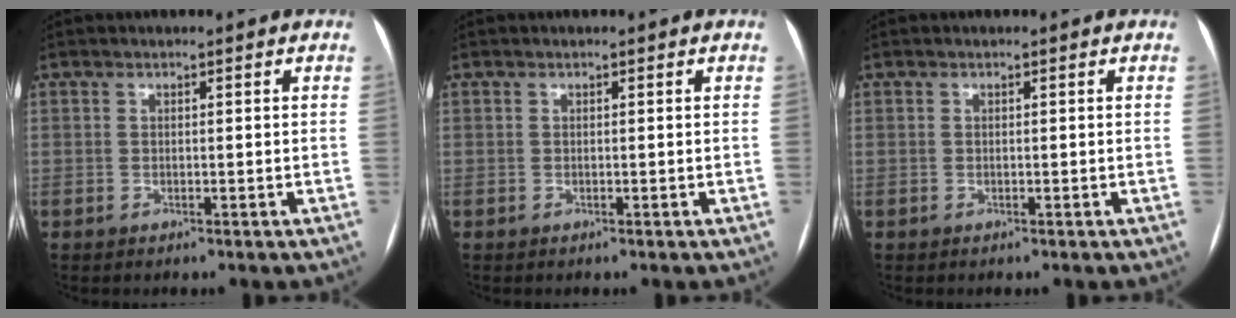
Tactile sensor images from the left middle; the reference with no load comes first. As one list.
[{"total": 0.0}, {"total": 0.0}]